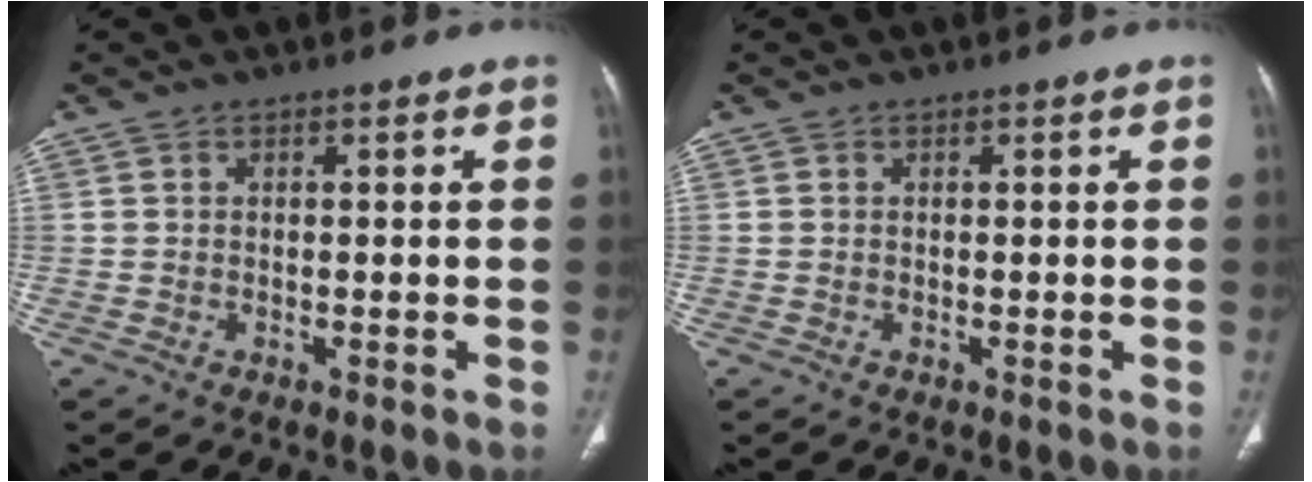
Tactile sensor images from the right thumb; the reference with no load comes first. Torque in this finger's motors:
{"motor_torque": [0.02, 0.84, 0.43, 0.28, 0.02]}